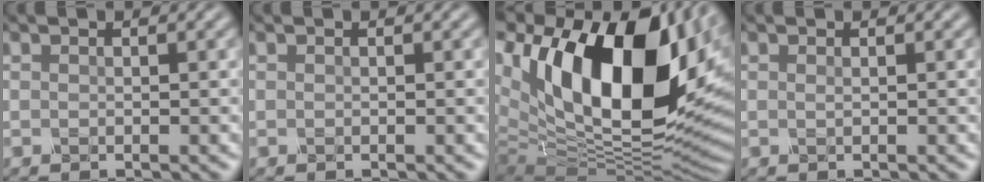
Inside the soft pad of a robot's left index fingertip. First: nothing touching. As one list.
[{"total": 0.0}, {"total": 19.6, "force": [4.7, 10.7, 15.7], "torque": [-0.273, -0.005, 0.100]}, {"total": 0.0}]